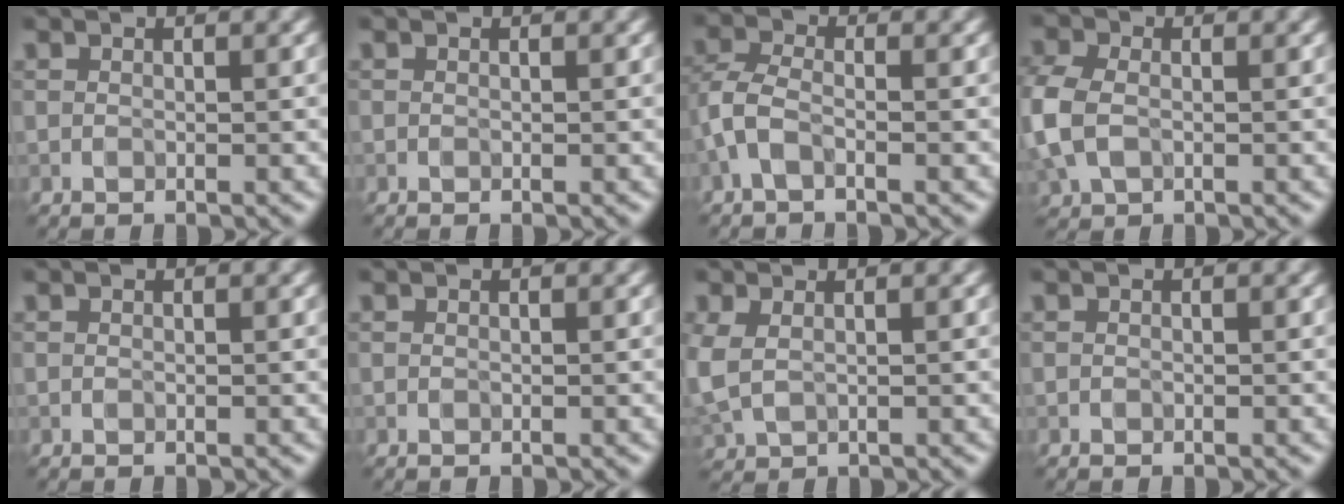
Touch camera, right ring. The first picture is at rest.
{"total": 0.0}
{"total": 2.8, "force": [-1.2, 1.2, 2.2], "torque": [-0.056, 0.003, -0.038]}
{"total": 4.4, "force": [-0.7, 3.2, 2.9], "torque": [-0.085, -0.002, -0.021]}
{"total": 0.0}
{"total": 0.0}
{"total": 2.8, "force": [0.4, 1.9, 2.0], "torque": [-0.059, -0.005, 0.015]}
{"total": 0.0}